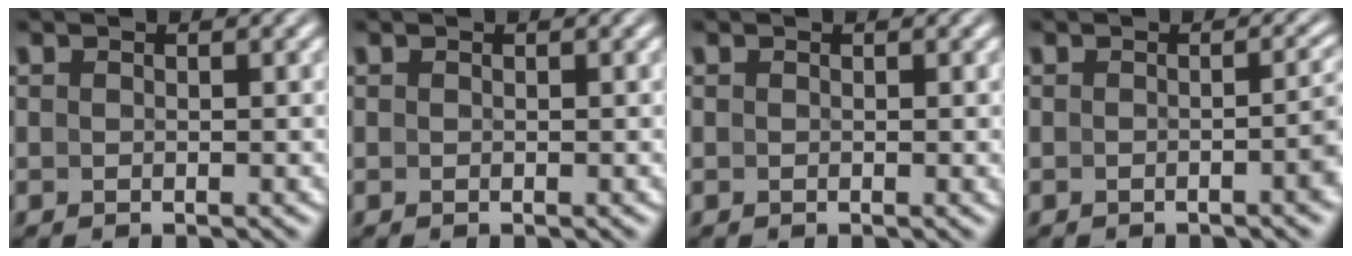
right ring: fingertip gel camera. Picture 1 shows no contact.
{"total": 0.0}
{"total": 0.0}
{"total": 2.7, "force": [-0.9, 0.5, 2.5], "torque": [-0.020, 0.005, -0.018]}